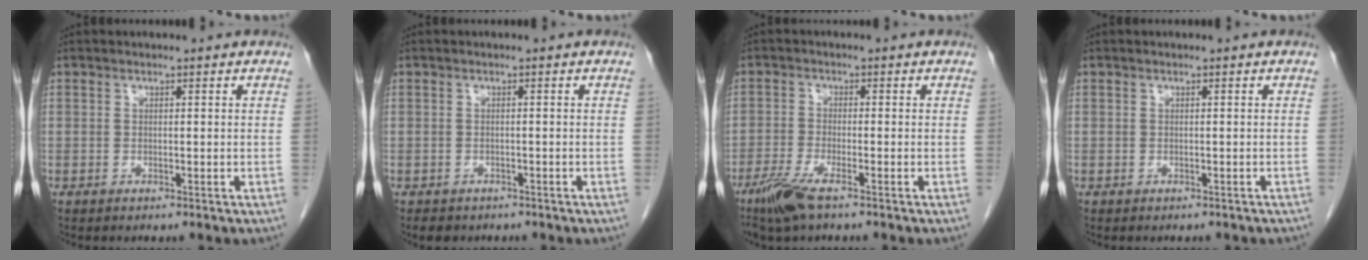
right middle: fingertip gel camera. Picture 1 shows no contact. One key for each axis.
{"total": 3.0, "fx": -2.4, "fy": 1.6, "fz": 0.8, "tx": -0.016, "ty": 0.000, "tz": -0.026}
{"total": 5.2, "fx": -3.5, "fy": 0.6, "fz": 3.8, "tx": -0.086, "ty": -0.013, "tz": -0.070}
{"total": 2.5, "fx": -2.1, "fy": 1.0, "fz": 0.8, "tx": -0.016, "ty": -0.003, "tz": -0.022}